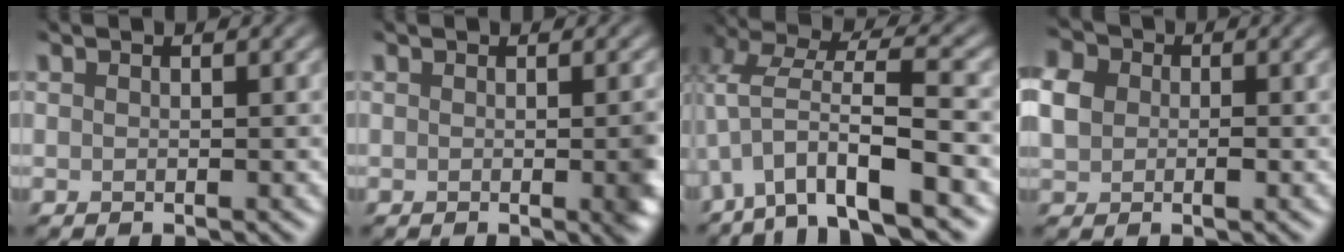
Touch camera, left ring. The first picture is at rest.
{"total": 1.9, "force": [0.0, 0.5, 1.9], "torque": [-0.026, -0.005, 0.005]}
{"total": 8.0, "force": [-4.2, 2.2, 6.5], "torque": [-0.121, 0.014, -0.078]}
{"total": 3.4, "force": [-0.1, 3.0, 1.7], "torque": [-0.060, 0.002, 0.002]}